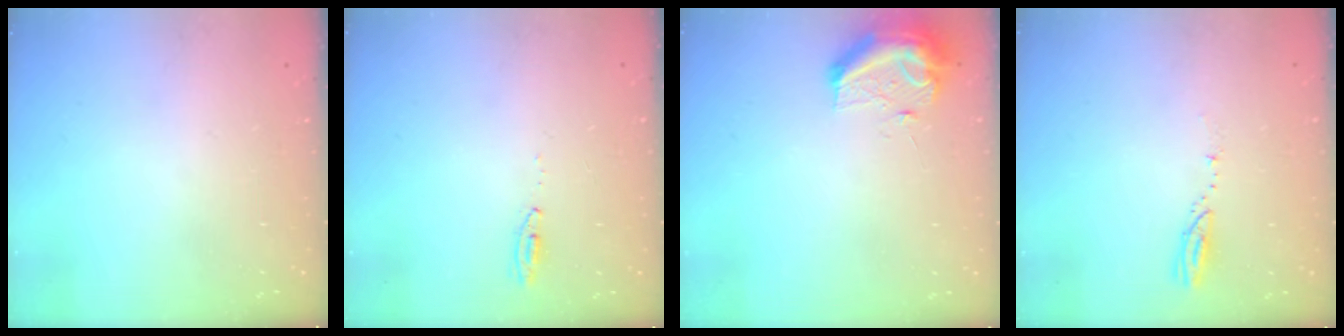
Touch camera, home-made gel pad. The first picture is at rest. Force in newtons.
{"total": 3.4, "press": 2.9, "slide": 1.7}
{"total": 10.2, "press": 10.2, "slide": 0.3}
{"total": 3.1, "press": 3.1, "slide": 0.3}